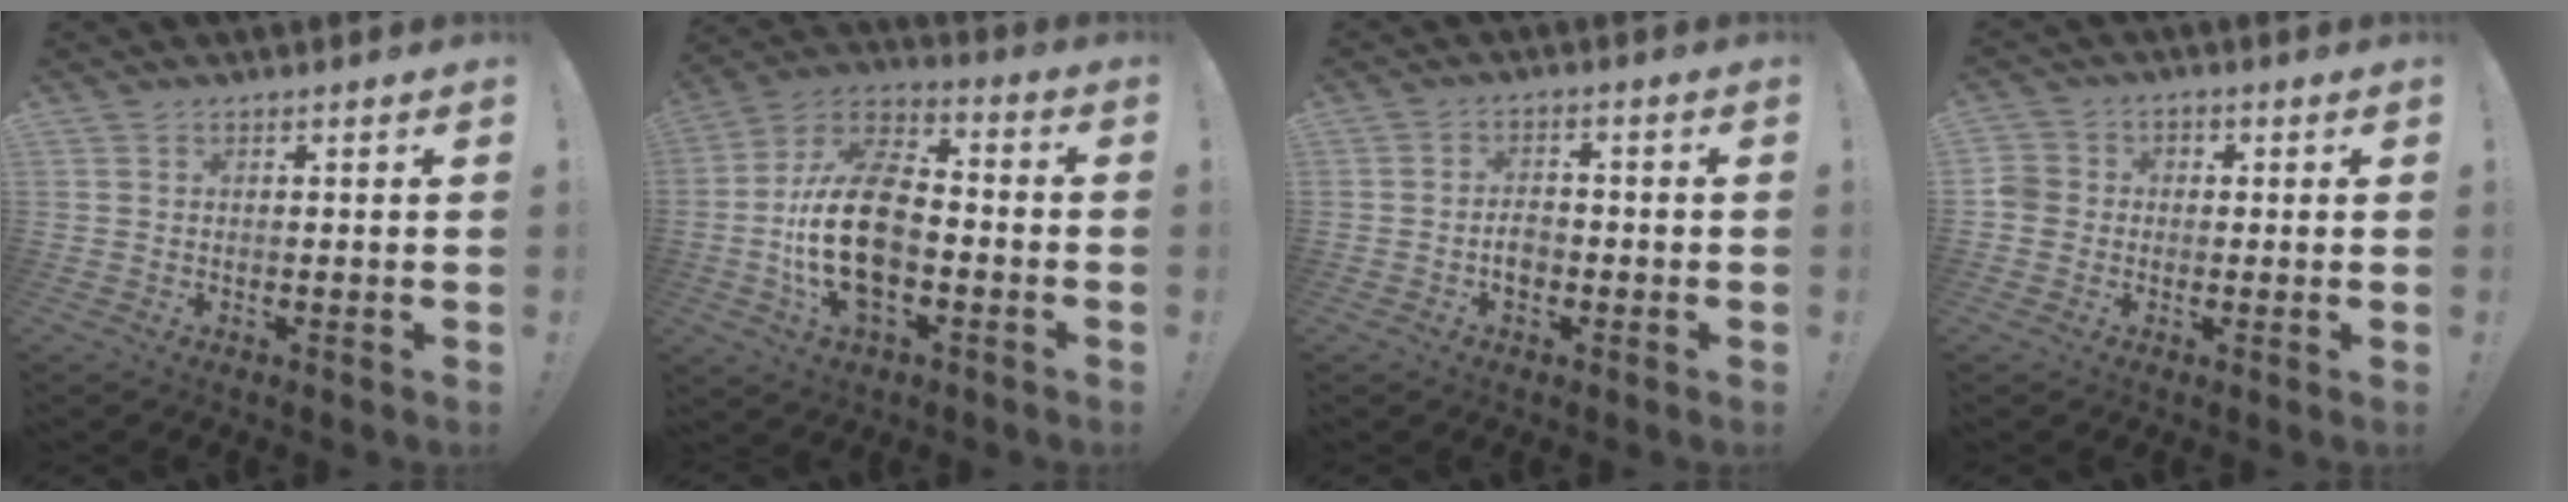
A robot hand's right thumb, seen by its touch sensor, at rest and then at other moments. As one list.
[{"total": 20.6, "force": [-3.7, 12.4, 16.0], "torque": [-0.295, 0.026, -0.056]}, {"total": 4.4, "force": [-1.4, 3.1, 2.7], "torque": [-0.028, 0.006, -0.027]}, {"total": 5.1, "force": [-1.0, 4.7, 1.7], "torque": [-0.031, 0.015, -0.020]}]